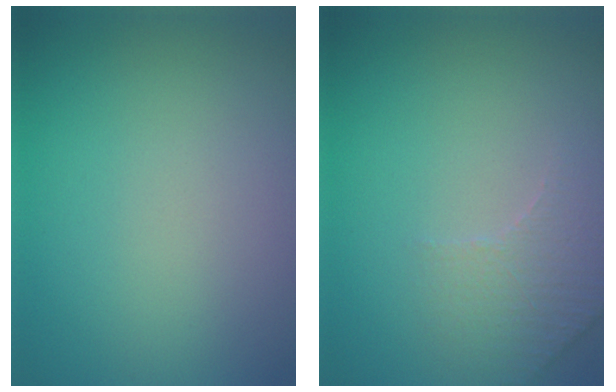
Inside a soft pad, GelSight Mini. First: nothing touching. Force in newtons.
{"total": 2.8, "press": 2.7, "slide": 0.8}